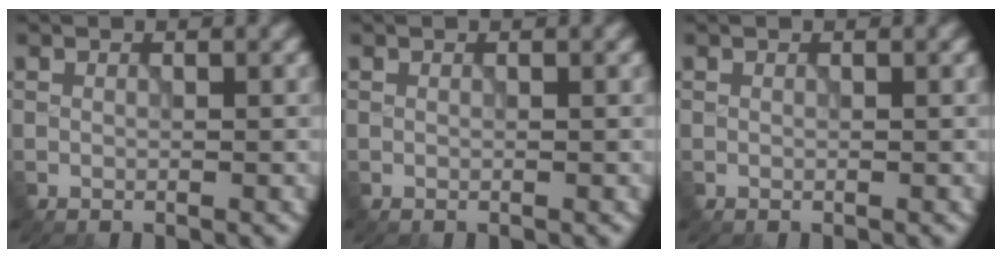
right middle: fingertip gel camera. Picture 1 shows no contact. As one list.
[{"total": 0.0}, {"total": 0.0}]